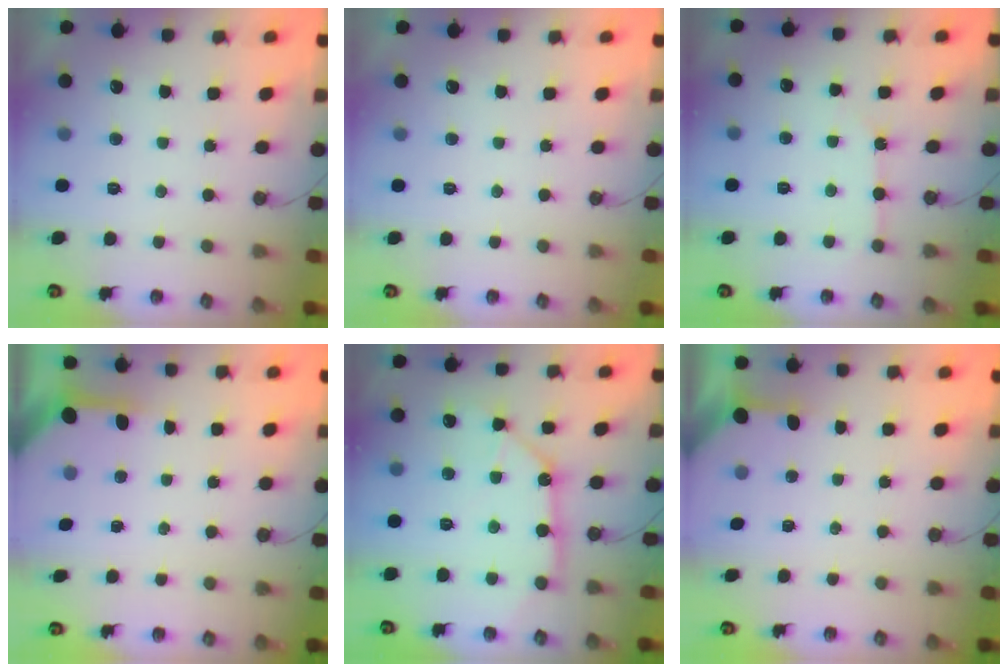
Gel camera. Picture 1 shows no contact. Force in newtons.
{"total": 0.0}
{"total": 3.9, "press": 3.8, "slide": 0.6}
{"total": 3.9, "press": 3.9, "slide": 0.4}
{"total": 11.1, "press": 11.0, "slide": 1.4}
{"total": 2.6, "press": 2.5, "slide": 0.3}